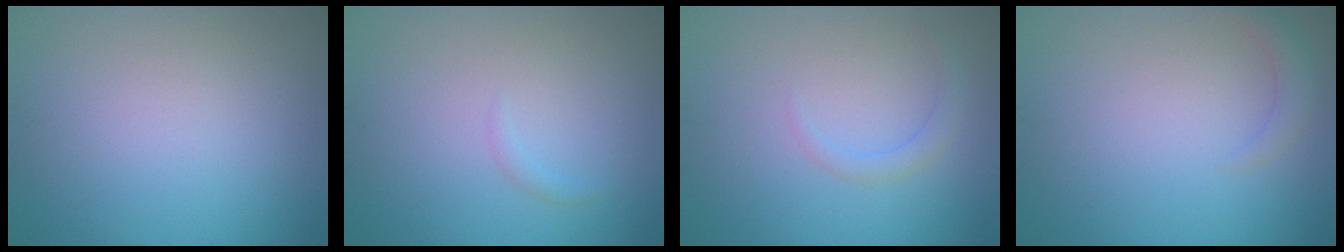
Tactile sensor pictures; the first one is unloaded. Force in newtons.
{"total": 0.6, "press": 0.6, "slide": 0.1}
{"total": 1.3, "press": 1.3, "slide": 0.1}
{"total": 1.5, "press": 1.4, "slide": 0.2}